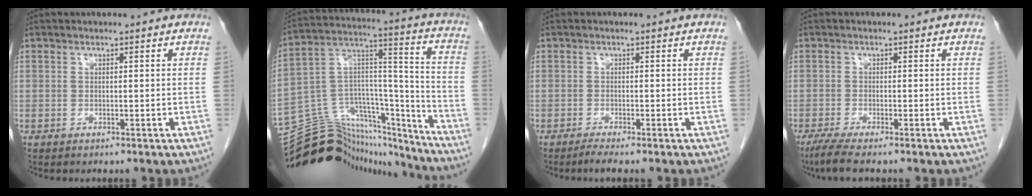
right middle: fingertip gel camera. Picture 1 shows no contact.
{"total": 24.2, "force": [-22.4, 6.9, 6.1], "torque": [-0.125, 0.049, -0.352]}
{"total": 1.7, "force": [-1.3, -0.4, 1.0], "torque": [-0.025, -0.007, -0.027]}
{"total": 3.6, "force": [-2.7, 0.0, 2.4], "torque": [-0.051, -0.011, -0.054]}